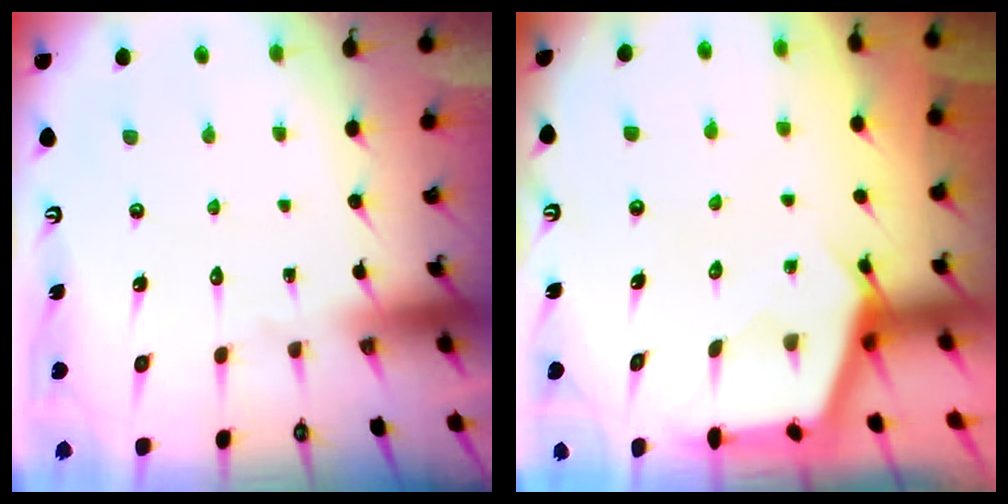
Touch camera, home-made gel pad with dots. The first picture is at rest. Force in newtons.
{"total": 2.6, "press": 2.6, "slide": 0.4}